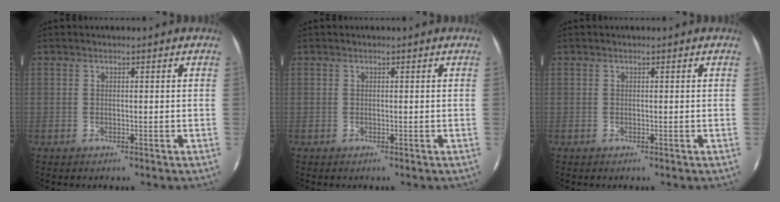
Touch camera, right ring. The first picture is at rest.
{"total": 0.0}
{"total": 0.0}